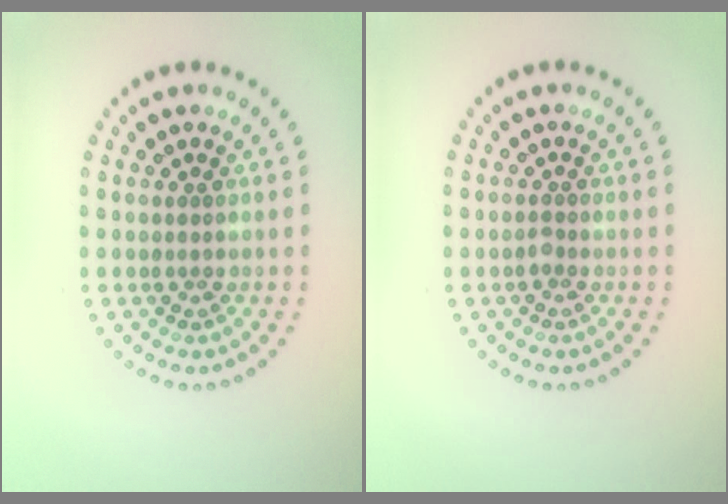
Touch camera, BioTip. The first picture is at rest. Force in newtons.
{"total": 0.7, "press": 0.5, "slide": 0.5}